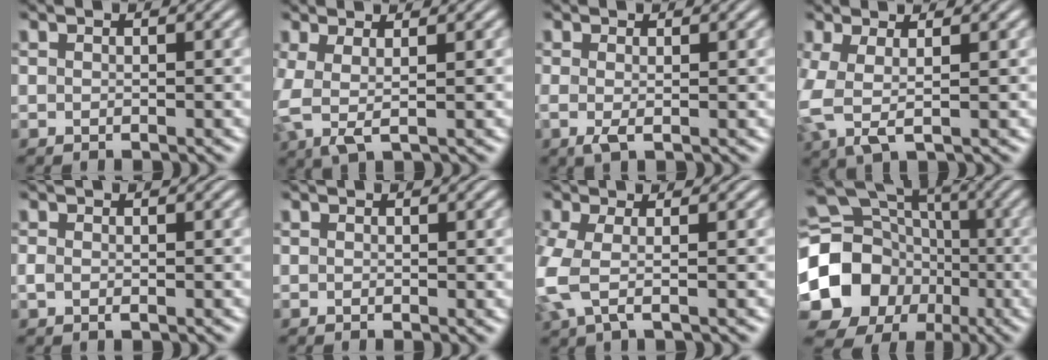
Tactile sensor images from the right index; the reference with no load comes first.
{"total": 4.3, "force": [0.0, 3.0, 3.1], "torque": [-0.097, -0.025, 0.010]}
{"total": 1.4, "force": [-0.3, 0.4, 1.3], "torque": [-0.038, -0.015, -0.001]}
{"total": 4.8, "force": [-0.1, 3.3, 3.5], "torque": [-0.107, -0.025, 0.008]}
{"total": 0.8, "force": [-0.4, 0.5, 0.6], "torque": [-0.016, -0.007, -0.002]}
{"total": 0.0}
{"total": 4.6, "force": [-0.5, 2.9, 3.5], "torque": [-0.114, -0.024, 0.002]}
{"total": 20.8, "force": [-2.7, 18.8, 8.6], "torque": [-0.210, -0.071, -0.042]}